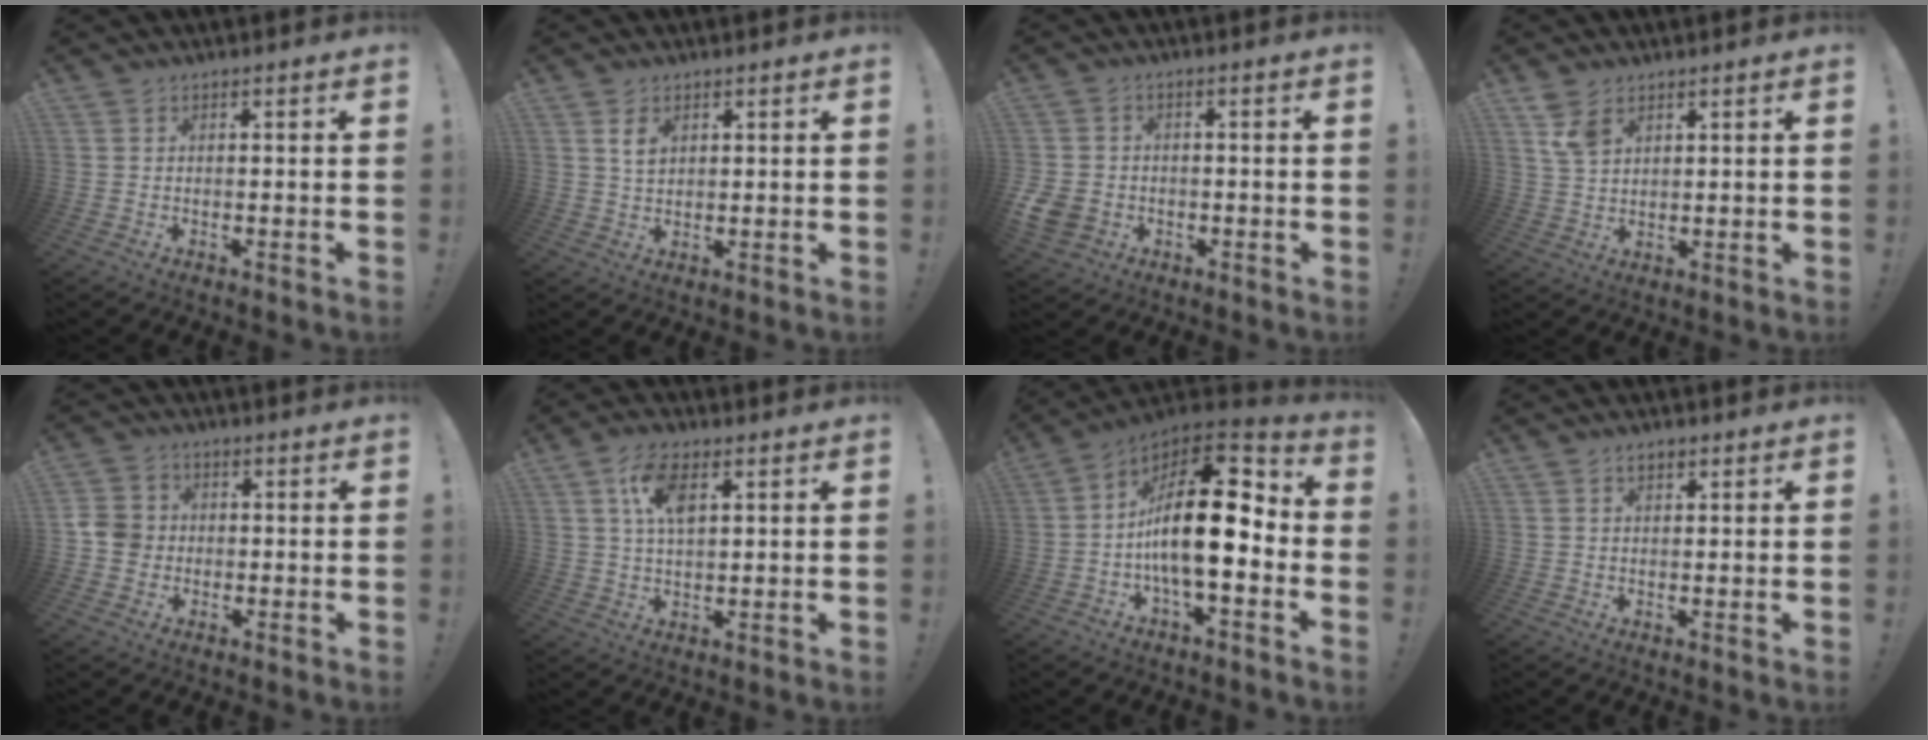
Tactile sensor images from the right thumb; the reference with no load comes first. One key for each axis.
{"total": 3.9, "fx": 1.8, "fy": 2.3, "fz": 2.6, "tx": -0.035, "ty": -0.007, "tz": 0.031}
{"total": 5.8, "fx": -1.8, "fy": 4.7, "fz": 2.9, "tx": -0.061, "ty": 0.005, "tz": -0.031}
{"total": 5.7, "fx": 3.5, "fy": 3.1, "fz": 3.2, "tx": -0.059, "ty": -0.013, "tz": 0.068}
{"total": 6.3, "fx": -0.8, "fy": 5.8, "fz": 2.4, "tx": -0.044, "ty": 0.013, "tz": -0.015}
{"total": 8.9, "fx": 3.3, "fy": 4.3, "fz": 7.0, "tx": -0.121, "ty": 0.001, "tz": 0.060}
{"total": 21.7, "fx": -0.8, "fy": 9.6, "fz": 19.5, "tx": -0.338, "ty": 0.015, "tz": -0.013}
{"total": 1.9, "fx": 1.2, "fy": 1.0, "fz": 1.1, "tx": -0.014, "ty": 0.000, "tz": 0.019}